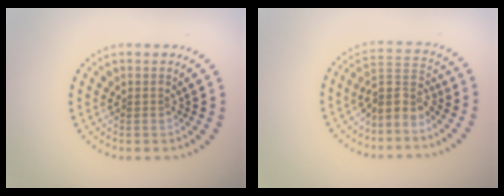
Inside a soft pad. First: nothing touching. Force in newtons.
{"total": 3.1, "press": 2.5, "slide": 1.8}